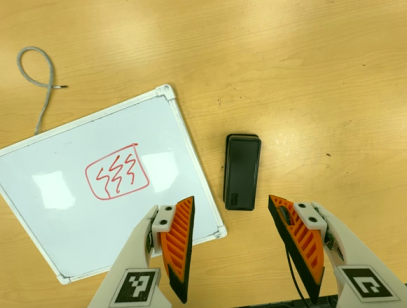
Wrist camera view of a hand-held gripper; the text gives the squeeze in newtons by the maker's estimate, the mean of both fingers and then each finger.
{"total": 0.0}